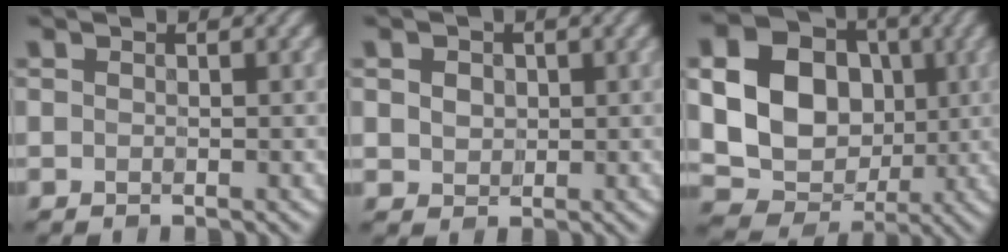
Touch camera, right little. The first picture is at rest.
{"total": 2.8, "force": [0.8, 2.2, 1.4], "torque": [-0.043, 0.008, 0.017]}
{"total": 16.8, "force": [2.2, 14.2, 8.7], "torque": [-0.181, 0.025, 0.018]}